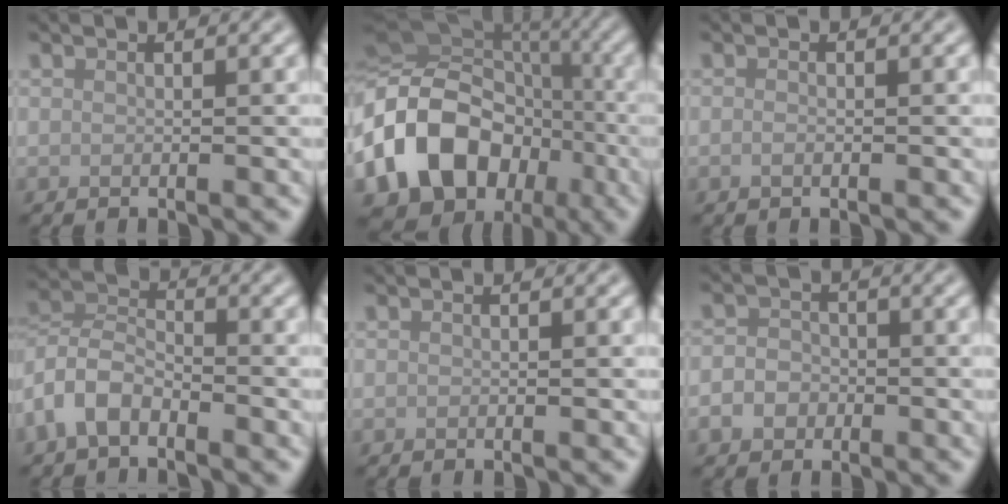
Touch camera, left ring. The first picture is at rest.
{"total": 18.5, "force": [-5.6, 14.5, 10.0], "torque": [-0.218, 0.005, -0.107]}
{"total": 0.6, "force": [-0.2, 0.3, 0.5], "torque": [-0.011, -0.003, -0.005]}
{"total": 4.3, "force": [-2.6, 2.5, 2.3], "torque": [-0.047, 0.006, -0.065]}
{"total": 0.0}
{"total": 2.5, "force": [-1.0, 2.1, 1.0], "torque": [-0.003, 0.000, -0.022]}